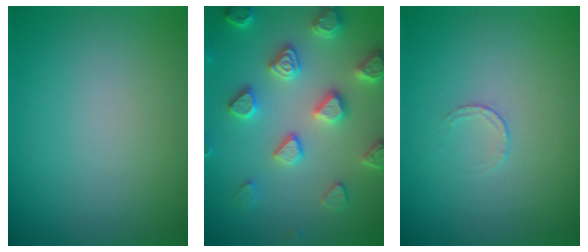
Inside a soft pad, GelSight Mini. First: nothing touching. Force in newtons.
{"total": 4.7, "press": 4.7, "slide": 0.9}
{"total": 0.6, "press": 0.4, "slide": 0.4}